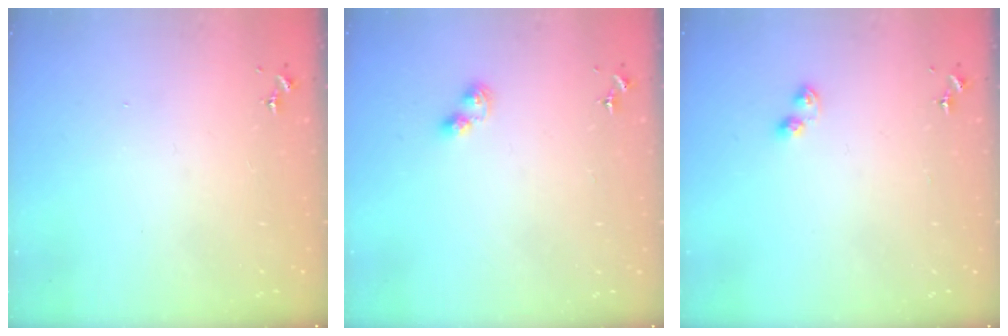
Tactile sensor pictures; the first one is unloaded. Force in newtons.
{"total": 4.9, "press": 4.9, "slide": 0.6}
{"total": 3.7, "press": 3.7, "slide": 0.4}